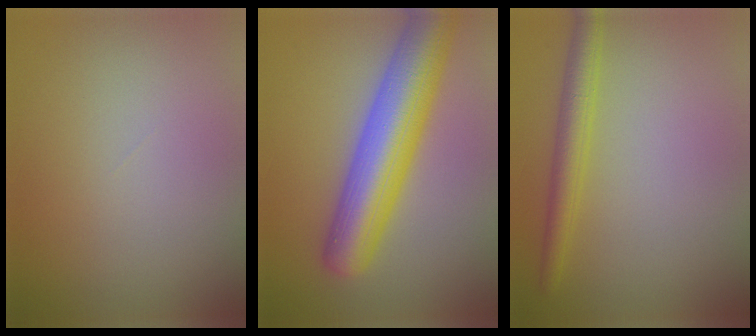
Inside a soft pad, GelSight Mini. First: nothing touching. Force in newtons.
{"total": 9.0, "press": 9.0, "slide": 0.4}
{"total": 3.0, "press": 3.0, "slide": 0.2}